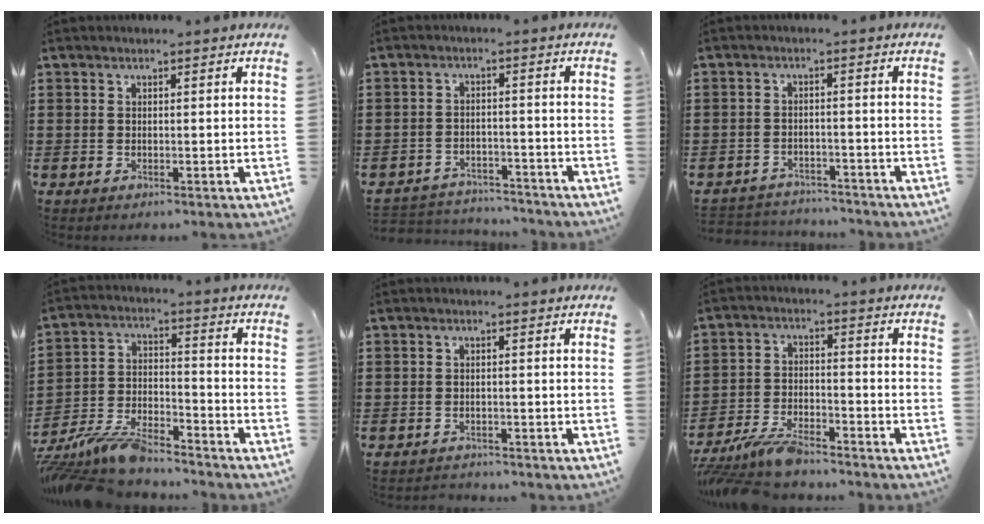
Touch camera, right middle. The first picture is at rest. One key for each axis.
{"total": 3.6, "fx": -3.6, "fy": 0.7, "fz": -0.3, "tx": -0.003, "ty": 0.001, "tz": -0.077}
{"total": 3.1, "fx": -3.0, "fy": 0.6, "fz": -0.4, "tx": -0.002, "ty": 0.000, "tz": -0.068}
{"total": 9.4, "fx": -8.7, "fy": 1.8, "fz": 3.1, "tx": -0.073, "ty": 0.014, "tz": -0.173}
{"total": 1.4, "fx": -1.4, "fy": 0.3, "fz": -0.3, "tx": 0.000, "ty": 0.002, "tz": -0.033}
{"total": 6.8, "fx": -6.2, "fy": 1.5, "fz": 2.5, "tx": -0.062, "ty": 0.001, "tz": -0.122}